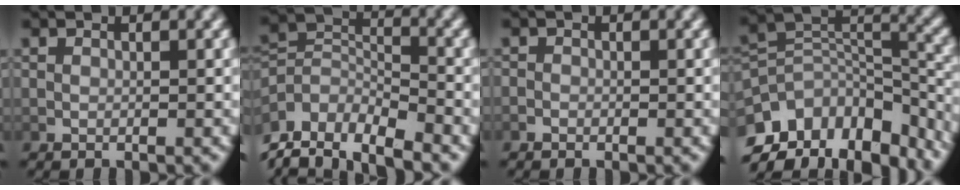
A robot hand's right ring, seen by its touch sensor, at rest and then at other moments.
{"total": 11.8, "force": [-6.5, 8.4, 5.3], "torque": [-0.119, -0.057, -0.095]}
{"total": 0.5, "force": [-0.5, 0.2, 0.0], "torque": [-0.001, -0.004, -0.009]}
{"total": 15.9, "force": [-7.6, 11.4, 8.1], "torque": [-0.165, -0.046, -0.115]}